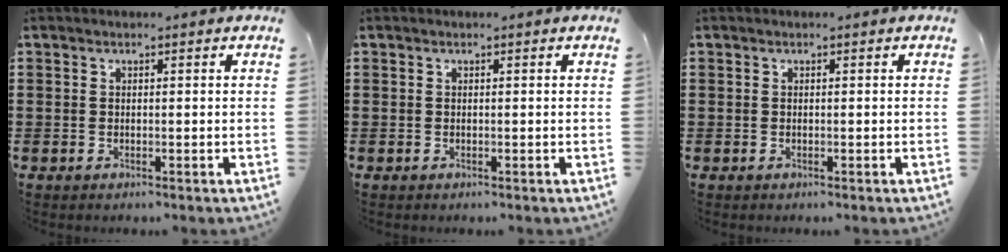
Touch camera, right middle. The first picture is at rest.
{"total": 0.0}
{"total": 0.0}